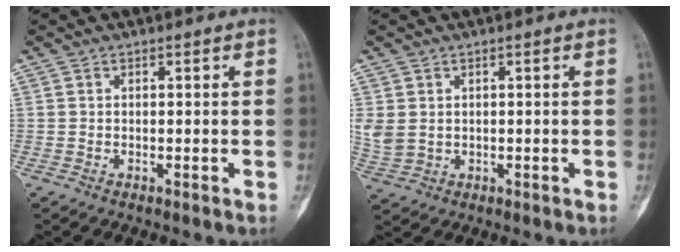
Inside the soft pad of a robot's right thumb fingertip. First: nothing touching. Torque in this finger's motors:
{"motor_torque": [-0.26, 1.00, 1.16, 0.54, 0.15]}